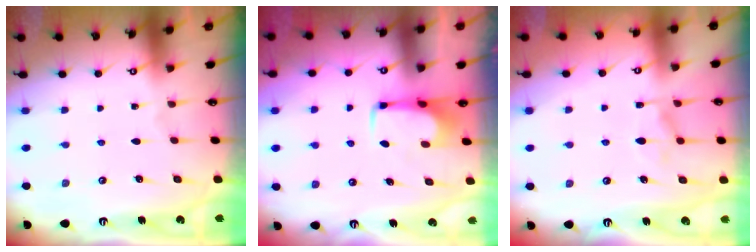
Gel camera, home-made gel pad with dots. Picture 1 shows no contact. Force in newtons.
{"total": 1.5, "press": 1.5, "slide": 0.5}
{"total": 1.6, "press": 0.4, "slide": 1.6}